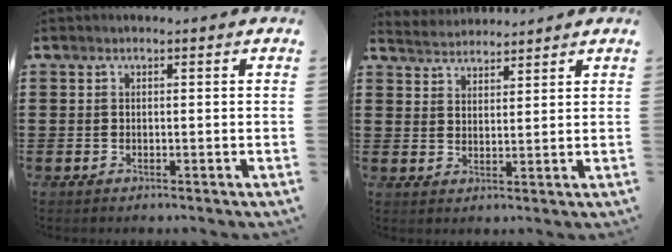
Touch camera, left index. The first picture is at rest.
{"total": 3.0, "force": [2.9, 0.2, -0.4], "torque": [-0.002, -0.008, 0.055]}